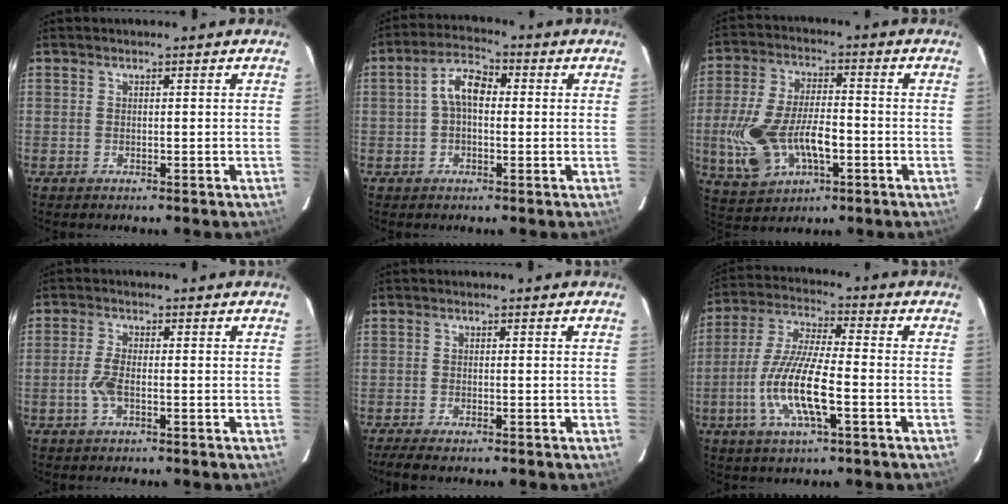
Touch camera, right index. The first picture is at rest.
{"total": 6.1, "force": [0.3, 3.4, 5.0], "torque": [-0.096, 0.023, 0.004]}
{"total": 15.9, "force": [-4.2, 8.5, 12.8], "torque": [-0.280, -0.007, -0.063]}
{"total": 3.5, "force": [-1.1, 1.1, 3.2], "torque": [-0.074, 0.001, -0.024]}
{"total": 3.7, "force": [-3.0, 0.6, 2.1], "torque": [-0.053, -0.014, -0.055]}
{"total": 13.4, "force": [-4.1, 2.7, 12.4], "torque": [-0.259, -0.008, -0.080]}